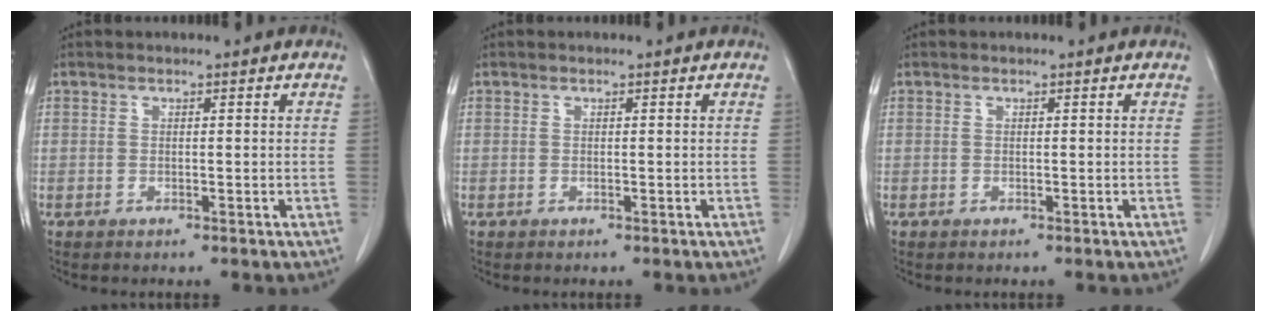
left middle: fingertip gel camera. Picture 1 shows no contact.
{"total": 0.0}
{"total": 0.0}